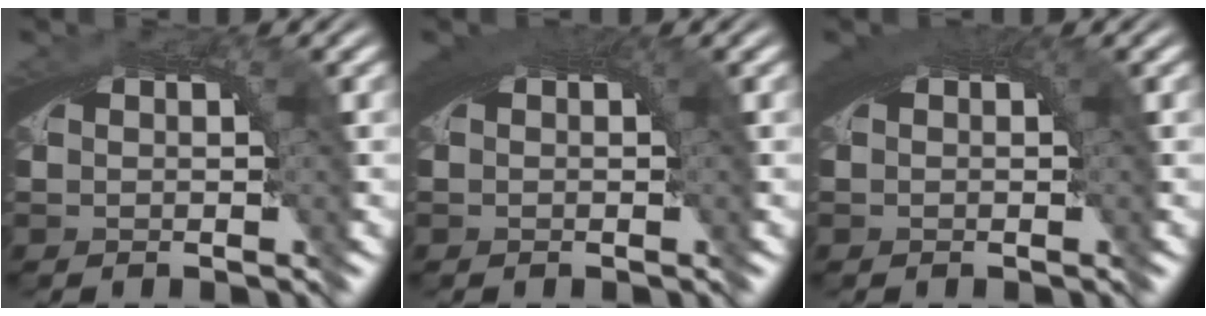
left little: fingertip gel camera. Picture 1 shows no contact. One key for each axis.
{"total": 2.3, "fx": 0.9, "fy": 0.6, "fz": 2.0, "tx": -0.023, "ty": 0.006, "tz": 0.012}
{"total": 2.3, "fx": 0.9, "fy": 0.5, "fz": 2.0, "tx": -0.023, "ty": 0.006, "tz": 0.013}